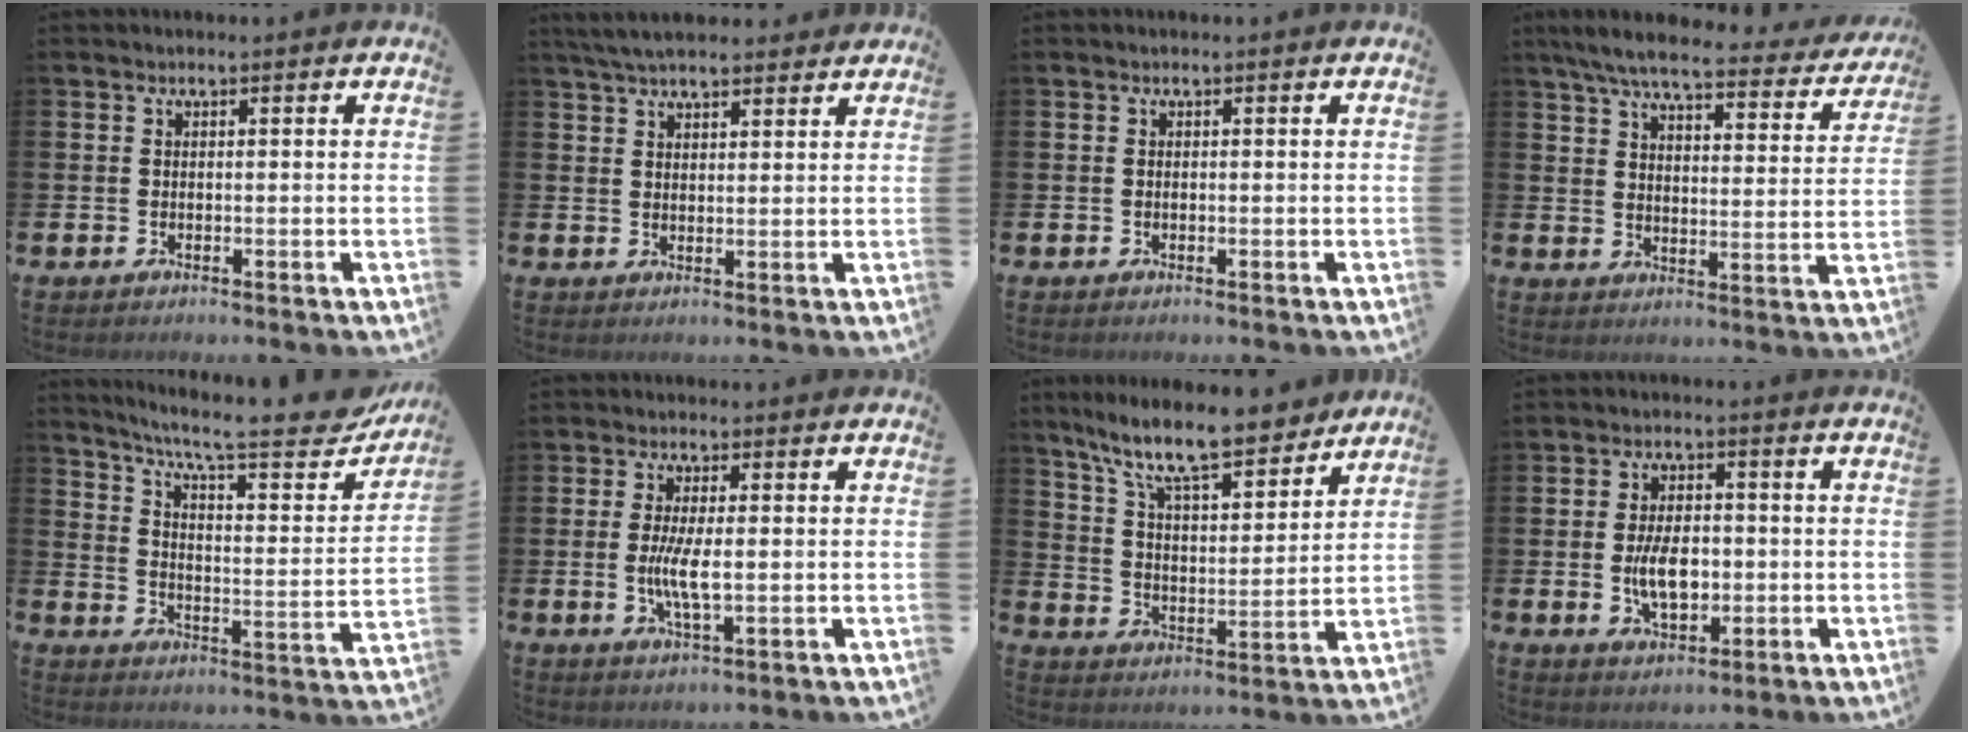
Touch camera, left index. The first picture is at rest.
{"total": 4.8, "force": [4.4, 1.2, 1.5], "torque": [-0.037, -0.008, 0.082]}
{"total": 0.0}
{"total": 6.9, "force": [5.9, 1.3, 3.3], "torque": [-0.084, -0.035, 0.095]}
{"total": 9.8, "force": [8.0, 1.5, 5.5], "torque": [-0.110, -0.052, 0.122]}
{"total": 4.7, "force": [0.0, 1.3, 4.5], "torque": [-0.073, -0.001, -0.002]}
{"total": 11.7, "force": [10.1, 2.3, 5.5], "torque": [-0.131, -0.061, 0.174]}
{"total": 5.8, "force": [-0.6, 3.3, 4.8], "torque": [-0.078, -0.001, -0.015]}